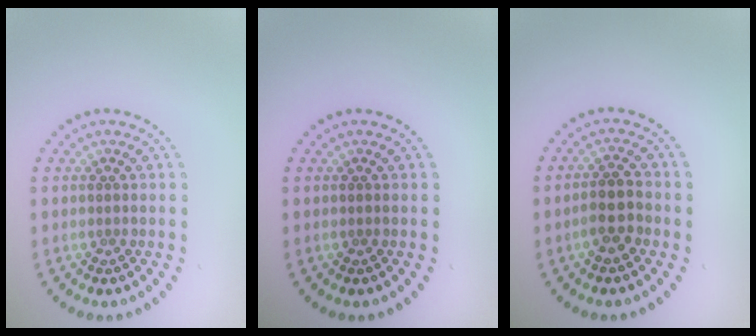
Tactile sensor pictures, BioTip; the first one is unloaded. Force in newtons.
{"total": 0.0}
{"total": 2.7, "press": 2.6, "slide": 0.9}